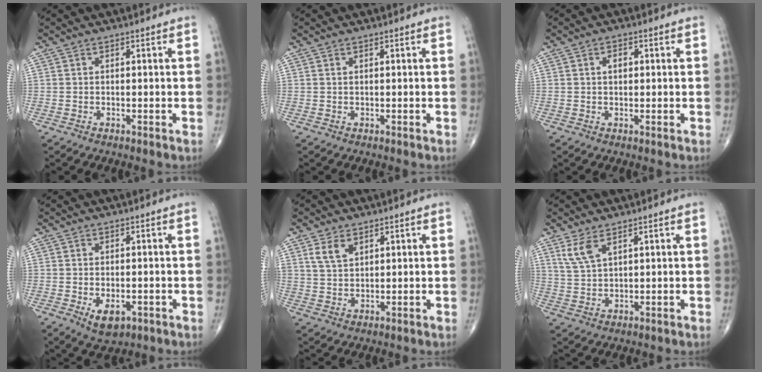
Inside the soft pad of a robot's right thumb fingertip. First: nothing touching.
{"total": 0.0}
{"total": 2.2, "force": [0.4, 1.4, 1.7], "torque": [-0.023, 0.005, 0.004]}
{"total": 5.2, "force": [-1.6, 2.9, 3.9], "torque": [-0.056, -0.002, -0.016]}
{"total": 4.3, "force": [2.3, 2.6, 2.6], "torque": [-0.041, -0.010, 0.050]}
{"total": 4.6, "force": [2.8, 1.8, 3.2], "torque": [-0.070, -0.008, 0.065]}